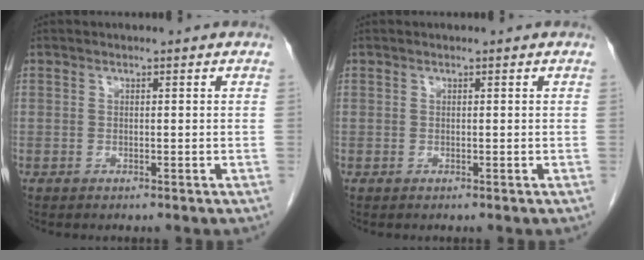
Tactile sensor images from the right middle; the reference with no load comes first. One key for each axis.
{"total": 0.0}